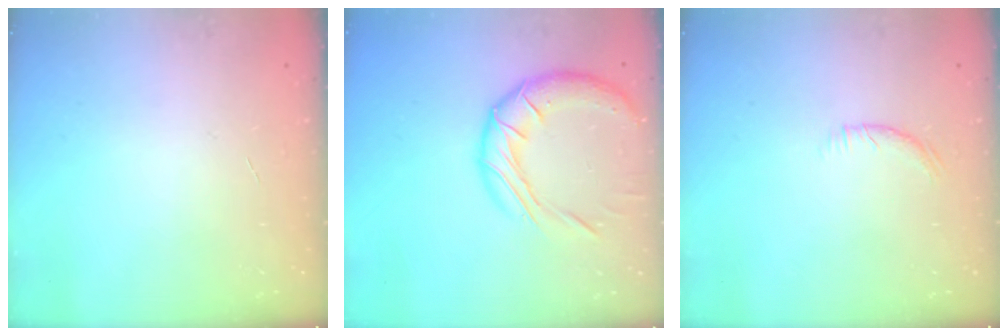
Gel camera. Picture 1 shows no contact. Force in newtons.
{"total": 17.2, "press": 17.1, "slide": 1.9}
{"total": 8.0, "press": 7.7, "slide": 2.1}